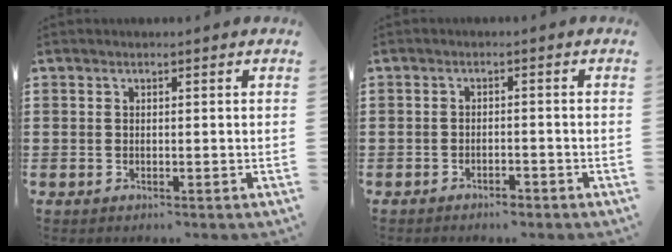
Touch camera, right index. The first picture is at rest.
{"total": 1.7, "force": [-1.6, 0.4, 0.4], "torque": [-0.015, 0.000, -0.033]}